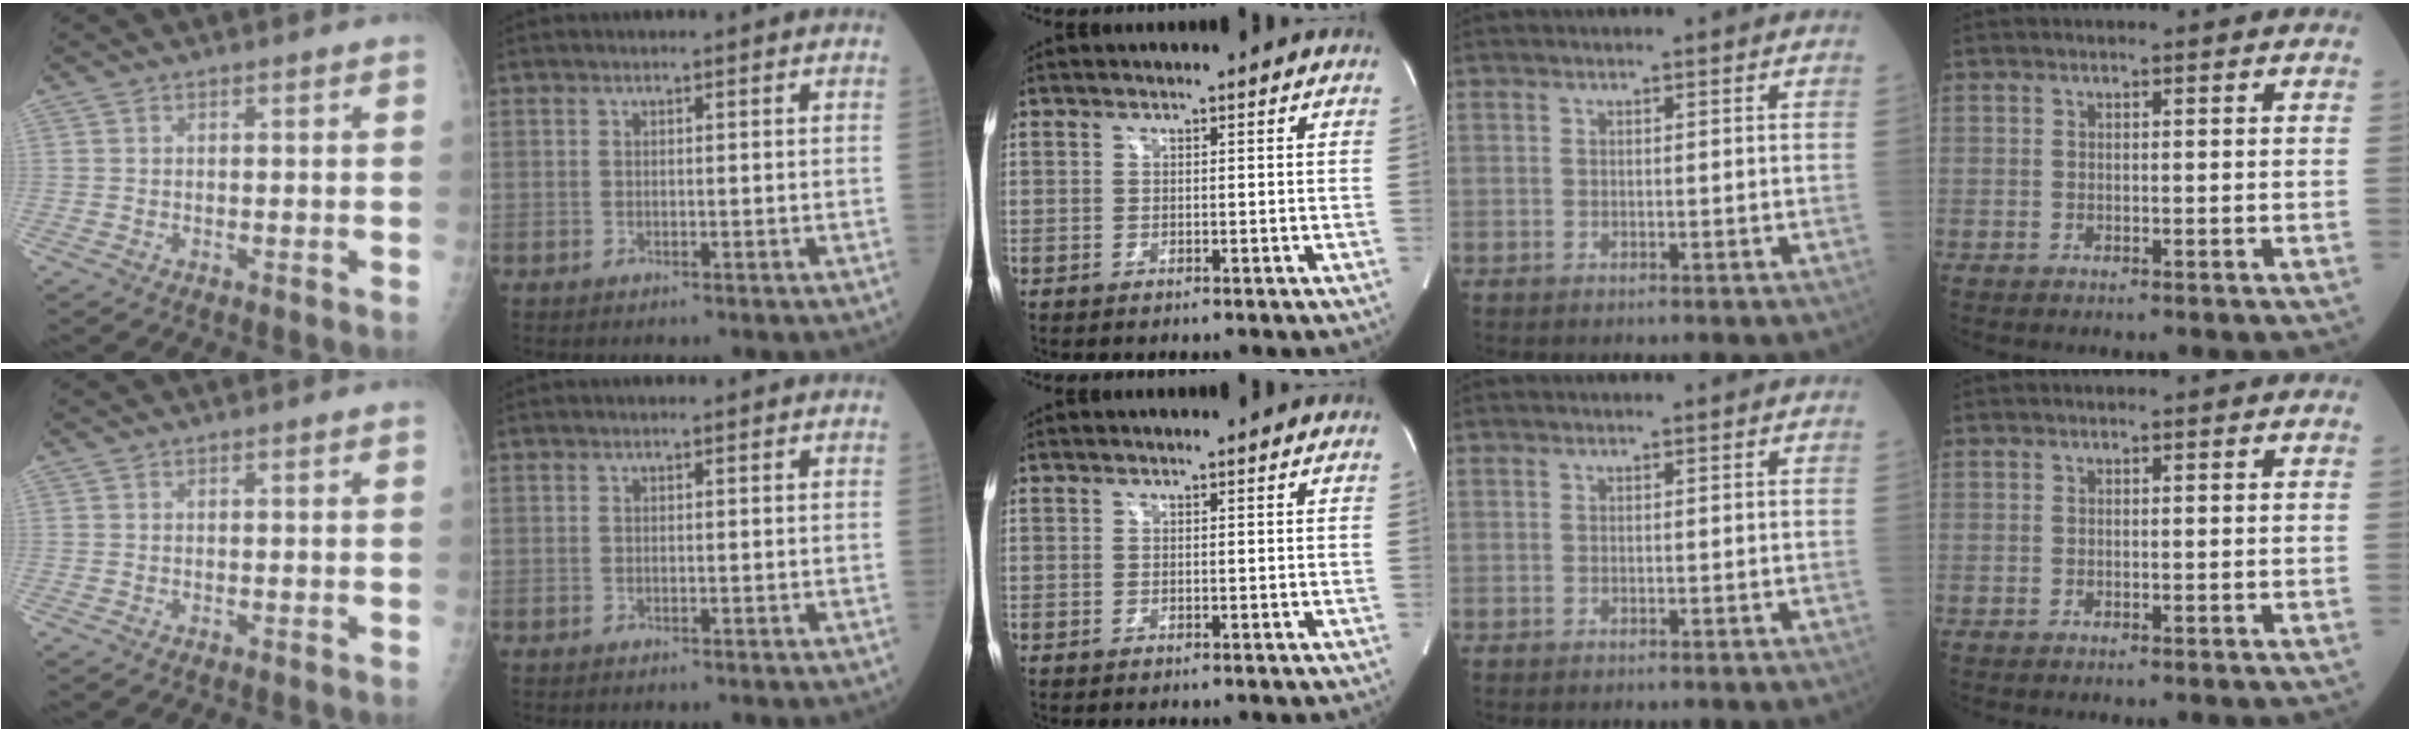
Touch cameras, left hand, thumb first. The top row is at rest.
{}